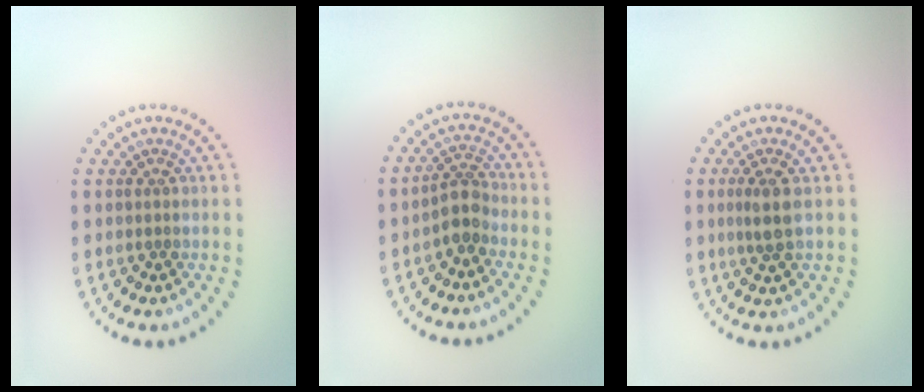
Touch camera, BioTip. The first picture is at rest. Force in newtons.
{"total": 2.3, "press": 1.9, "slide": 1.3}
{"total": 2.0, "press": 1.7, "slide": 1.0}